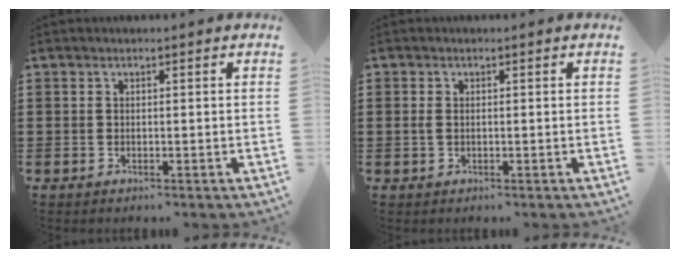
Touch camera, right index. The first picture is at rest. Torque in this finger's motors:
{"motor_torque": [-0.30, 0.80, -0.01, -0.01]}